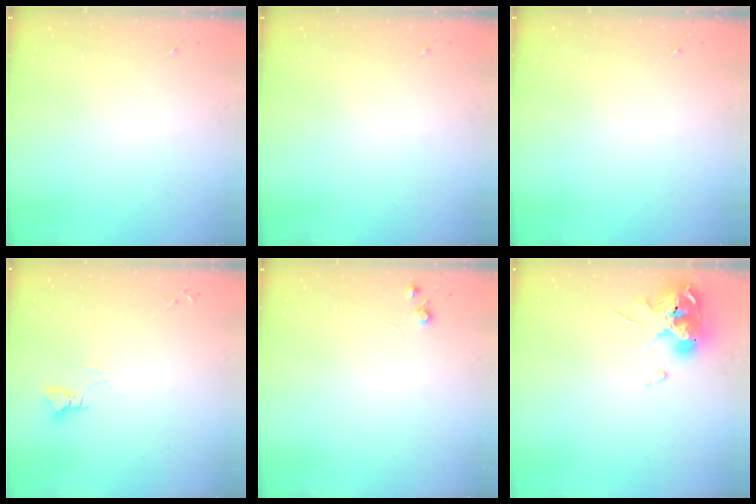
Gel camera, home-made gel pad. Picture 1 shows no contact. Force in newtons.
{"total": 0.0}
{"total": 0.0}
{"total": 3.0, "press": 3.0, "slide": 0.3}
{"total": 4.9, "press": 4.8, "slide": 0.8}
{"total": 14.0, "press": 13.9, "slide": 1.7}